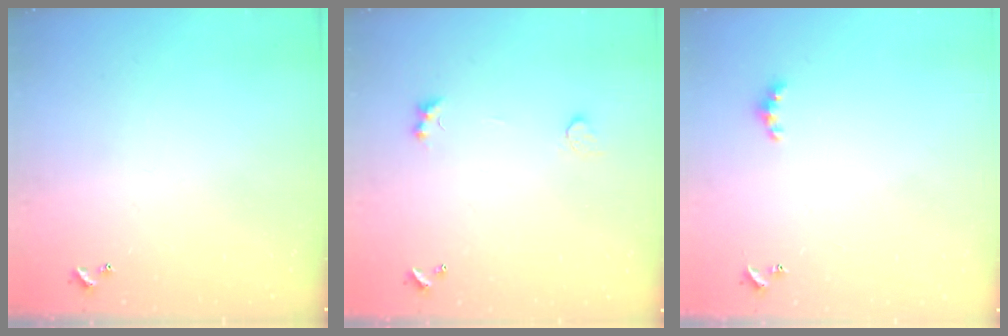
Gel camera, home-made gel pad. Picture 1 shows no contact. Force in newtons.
{"total": 1.4, "press": 1.1, "slide": 0.9}
{"total": 4.1, "press": 4.1, "slide": 0.4}